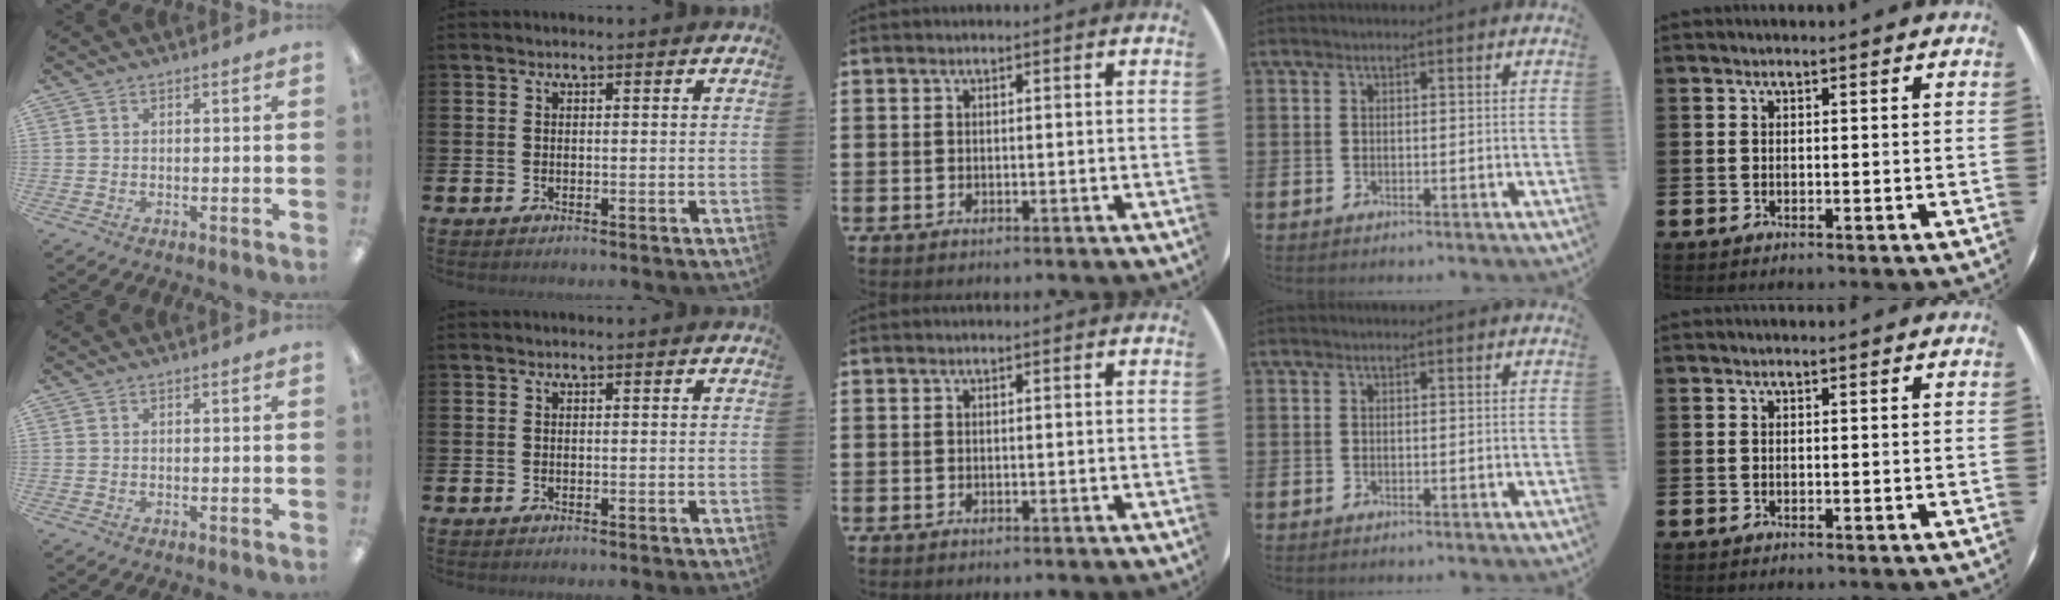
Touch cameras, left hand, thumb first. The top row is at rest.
{}